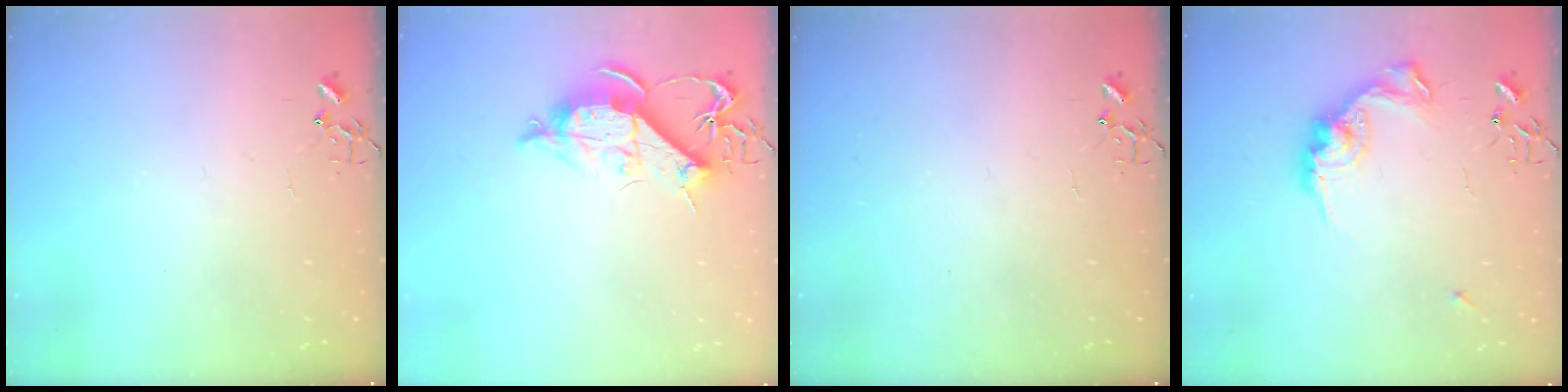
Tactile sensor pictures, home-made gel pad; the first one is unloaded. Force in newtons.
{"total": 10.6, "press": 10.5, "slide": 1.2}
{"total": 0.0}
{"total": 13.1, "press": 13.1, "slide": 0.3}